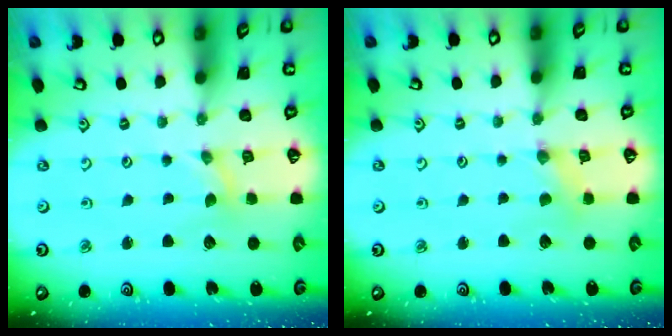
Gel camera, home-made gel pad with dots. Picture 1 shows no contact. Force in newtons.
{"total": 1.6, "press": 1.6, "slide": 0.3}